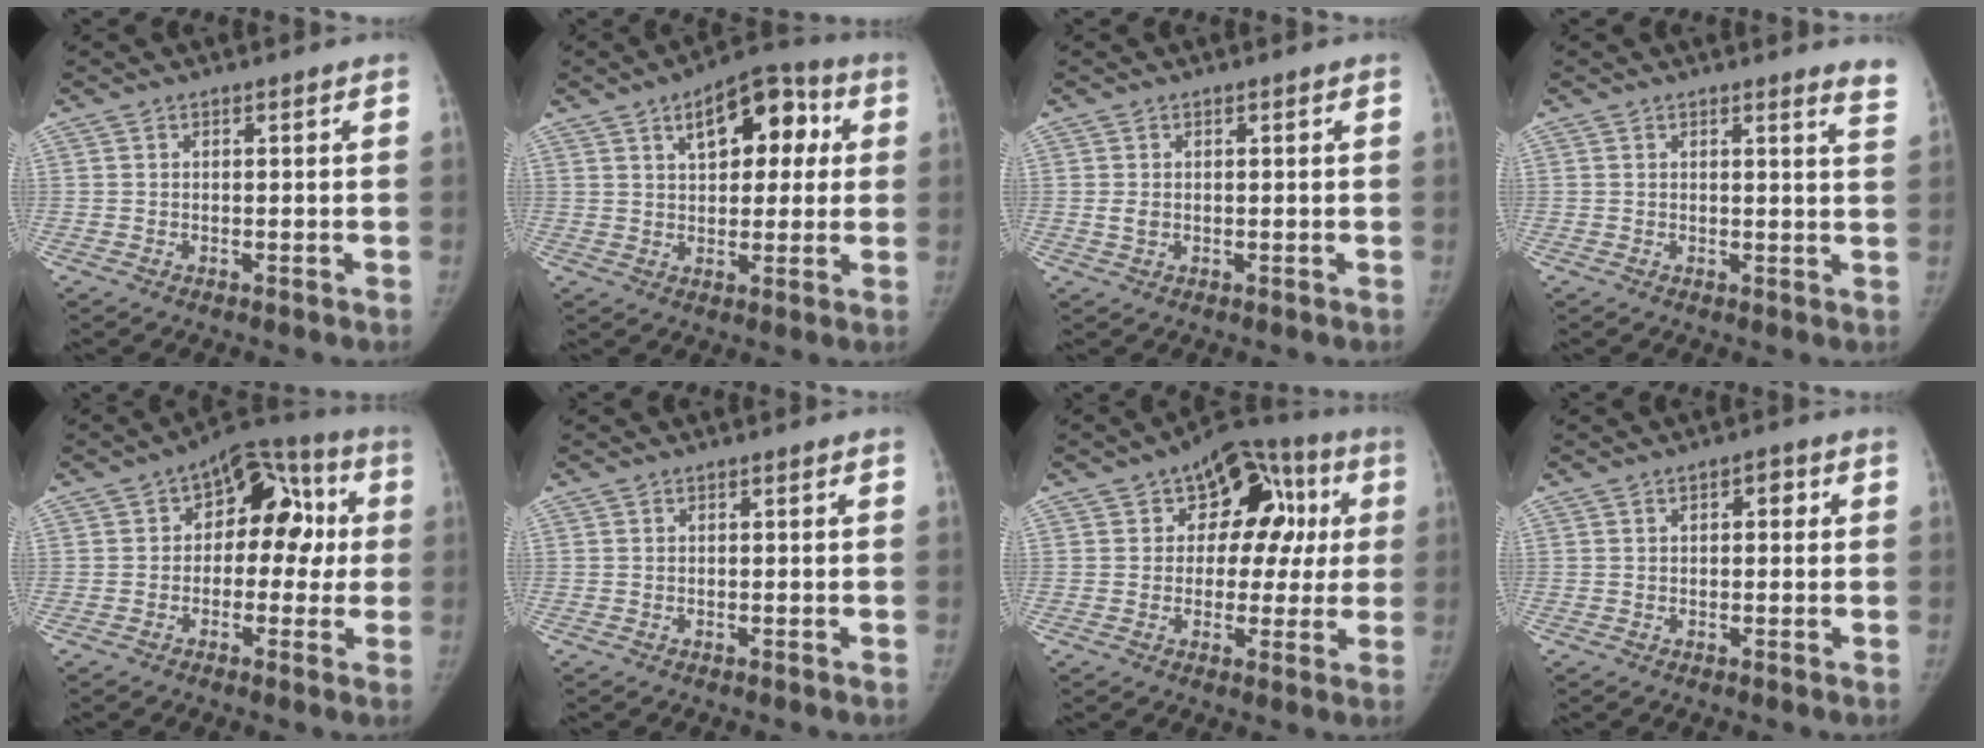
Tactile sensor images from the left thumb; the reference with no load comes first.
{"total": 12.9, "force": [4.3, 7.2, 9.7], "torque": [-0.091, 0.018, 0.058]}
{"total": 1.5, "force": [0.1, 1.1, 1.0], "torque": [-0.012, 0.000, 0.005]}
{"total": 4.4, "force": [4.1, 0.0, 1.7], "torque": [-0.020, -0.031, 0.024]}
{"total": 13.7, "force": [1.8, 9.0, 10.2], "torque": [-0.068, 0.045, 0.012]}
{"total": 0.0}
{"total": 15.5, "force": [3.6, 10.4, 10.8], "torque": [-0.064, 0.032, 0.039]}
{"total": 2.5, "force": [0.8, 1.5, 1.9], "torque": [-0.012, 0.005, 0.006]}